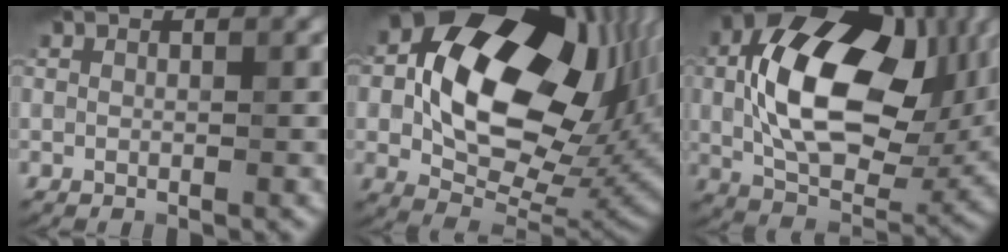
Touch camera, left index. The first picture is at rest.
{"total": 17.4, "force": [3.2, 11.4, 12.8], "torque": [-0.206, 0.007, 0.058]}
{"total": 16.2, "force": [2.0, 10.1, 12.5], "torque": [-0.222, -0.001, 0.039]}